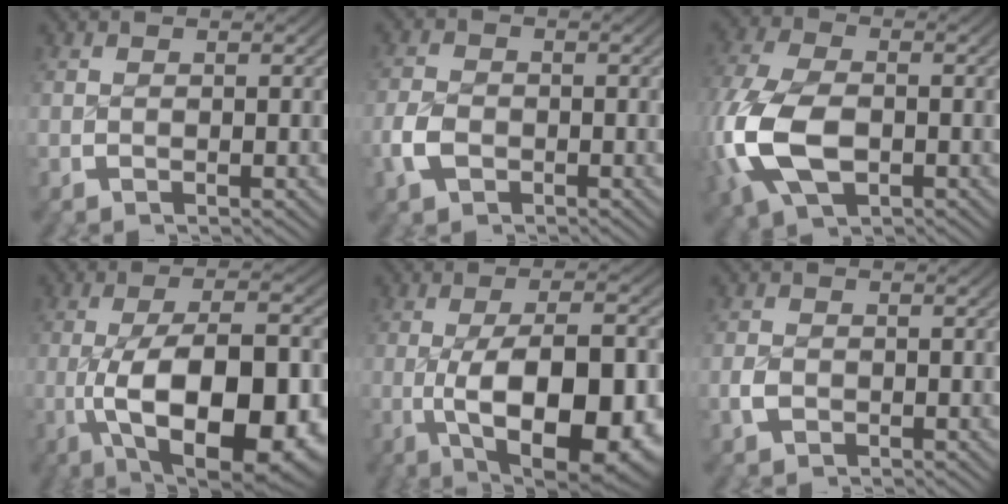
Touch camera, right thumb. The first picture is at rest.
{"total": 2.2, "force": [-1.0, 1.7, 1.0], "torque": [-0.030, -0.003, -0.020]}
{"total": 9.3, "force": [-1.2, 6.4, 6.7], "torque": [-0.196, -0.038, 0.003]}
{"total": 15.2, "force": [-3.3, 8.2, 12.4], "torque": [-0.248, -0.061, -0.017]}
{"total": 13.6, "force": [-3.0, 7.1, 11.2], "torque": [-0.213, -0.050, -0.017]}
{"total": 1.0, "force": [-0.5, 0.8, 0.1], "torque": [-0.008, -0.004, -0.010]}